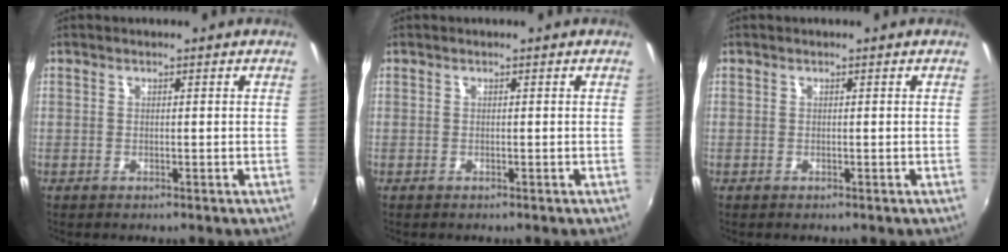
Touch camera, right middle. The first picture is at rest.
{"total": 0.0}
{"total": 0.0}